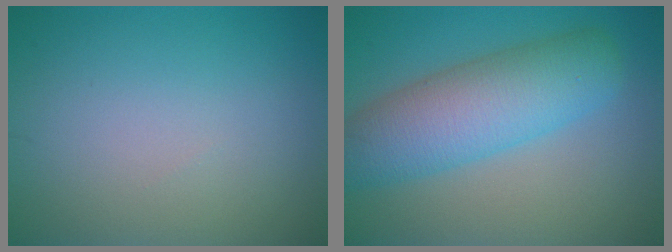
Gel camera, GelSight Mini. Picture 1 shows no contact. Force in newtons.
{"total": 7.5, "press": 7.5, "slide": 0.2}